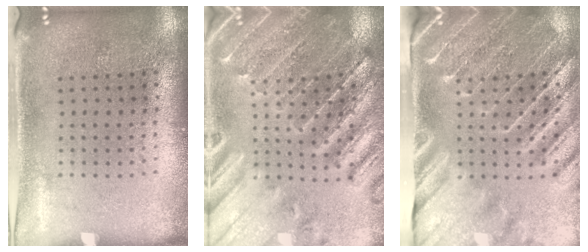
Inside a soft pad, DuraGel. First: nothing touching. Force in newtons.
{"total": 1.8, "press": 1.8, "slide": 0.3}
{"total": 3.9, "press": 3.3, "slide": 2.0}